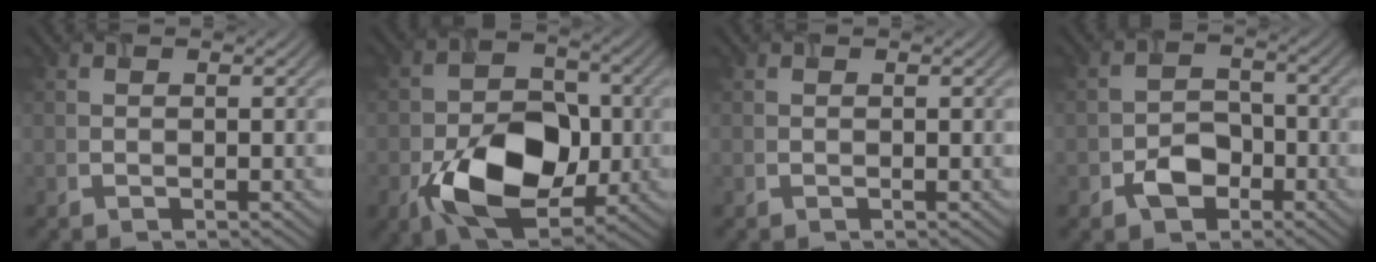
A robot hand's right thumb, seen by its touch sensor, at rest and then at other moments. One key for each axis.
{"total": 11.9, "fx": -3.9, "fy": 7.8, "fz": 8.2, "tx": -0.155, "ty": -0.012, "tz": -0.065}
{"total": 0.0}
{"total": 3.8, "fx": -2.3, "fy": 2.5, "fz": 1.6, "tx": -0.026, "ty": 0.005, "tz": -0.046}